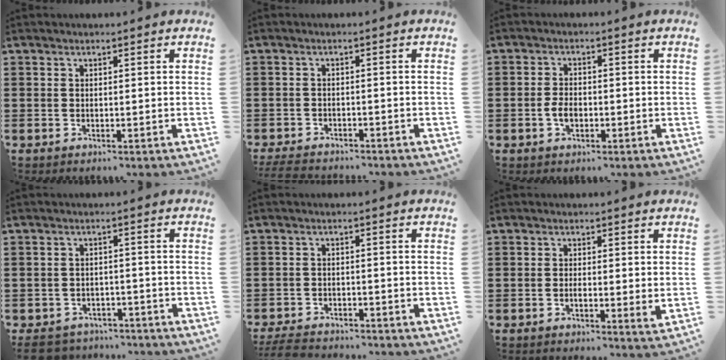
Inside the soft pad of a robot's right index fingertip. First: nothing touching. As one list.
[{"total": 3.2, "force": [-3.0, 0.5, 0.8], "torque": [-0.029, -0.005, -0.068]}, {"total": 2.8, "force": [-0.8, 1.6, 2.2], "torque": [-0.050, -0.002, -0.016]}, {"total": 4.0, "force": [-3.8, 1.1, 0.5], "torque": [-0.026, 0.002, -0.083]}, {"total": 4.4, "force": [-4.3, 0.6, 0.9], "torque": [-0.029, -0.002, -0.089]}, {"total": 1.6, "force": [-0.2, 0.5, 1.5], "torque": [-0.028, -0.001, -0.003]}]